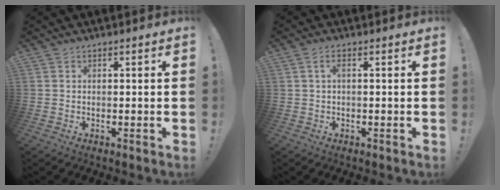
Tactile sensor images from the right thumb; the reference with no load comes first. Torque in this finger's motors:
{"motor_torque": [-0.28, -0.01, -0.14, 0.16, 0.10]}